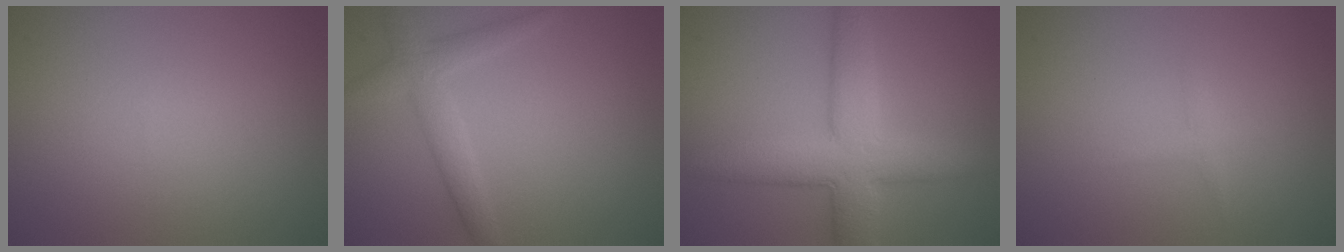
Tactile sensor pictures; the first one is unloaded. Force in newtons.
{"total": 2.8, "press": 2.8, "slide": 0.2}
{"total": 7.1, "press": 7.1, "slide": 0.2}
{"total": 0.9, "press": 0.8, "slide": 0.0}